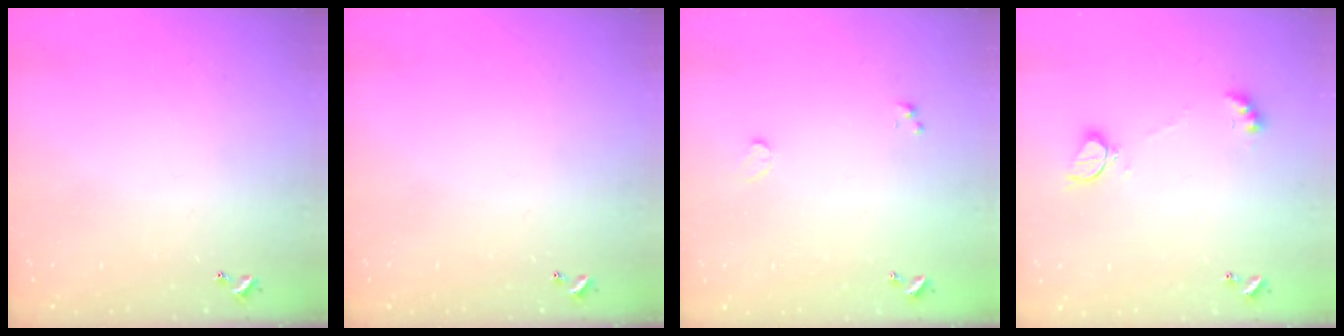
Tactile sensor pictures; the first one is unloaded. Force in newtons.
{"total": 0.0}
{"total": 0.5, "press": 0.4, "slide": 0.3}
{"total": 2.3, "press": 2.3, "slide": 0.5}